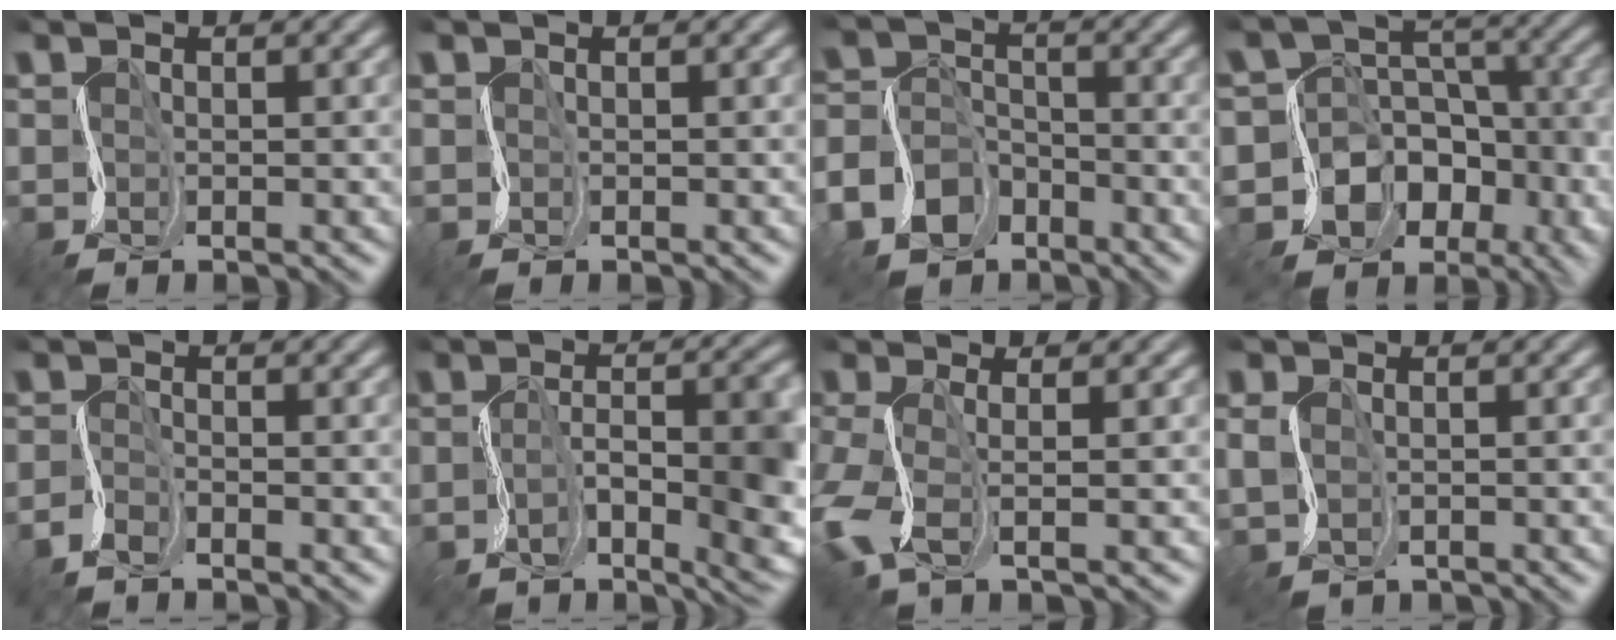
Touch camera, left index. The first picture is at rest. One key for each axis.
{"total": 0.0}
{"total": 5.1, "fx": -3.2, "fy": 3.7, "fz": 1.6, "tx": -0.025, "ty": 0.003, "tz": -0.067}
{"total": 11.0, "fx": -5.1, "fy": 9.1, "fz": 3.5, "tx": -0.040, "ty": 0.004, "tz": -0.100}
{"total": 1.4, "fx": -1.3, "fy": 0.2, "fz": 0.5, "tx": -0.018, "ty": 0.000, "tz": -0.033}
{"total": 10.3, "fx": -2.3, "fy": 4.0, "fz": 9.3, "tx": -0.138, "ty": -0.006, "tz": -0.032}
{"total": 3.5, "fx": -0.7, "fy": 1.0, "fz": 3.2, "tx": -0.086, "ty": -0.001, "tz": -0.024}
{"total": 1.0, "fx": 0.2, "fy": 0.9, "fz": 0.2, "tx": -0.012, "ty": 0.001, "tz": 0.005}